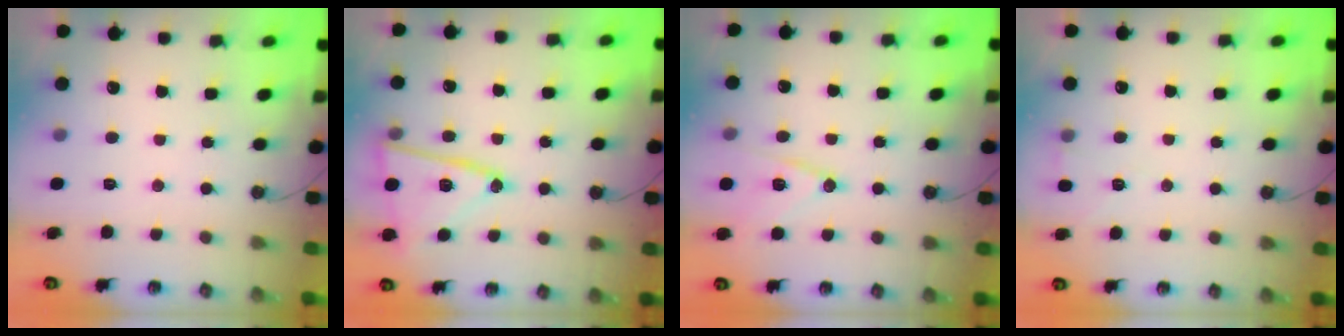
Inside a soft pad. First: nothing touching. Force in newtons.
{"total": 17.0, "press": 16.9, "slide": 1.2}
{"total": 12.7, "press": 12.2, "slide": 3.5}
{"total": 2.5, "press": 2.4, "slide": 0.7}